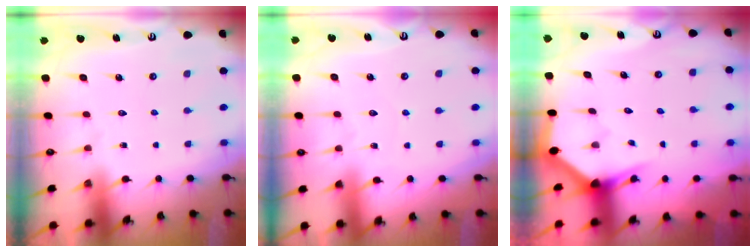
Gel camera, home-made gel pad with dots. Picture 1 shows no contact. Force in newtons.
{"total": 2.8, "press": 2.8, "slide": 0.3}
{"total": 2.9, "press": 2.9, "slide": 0.1}